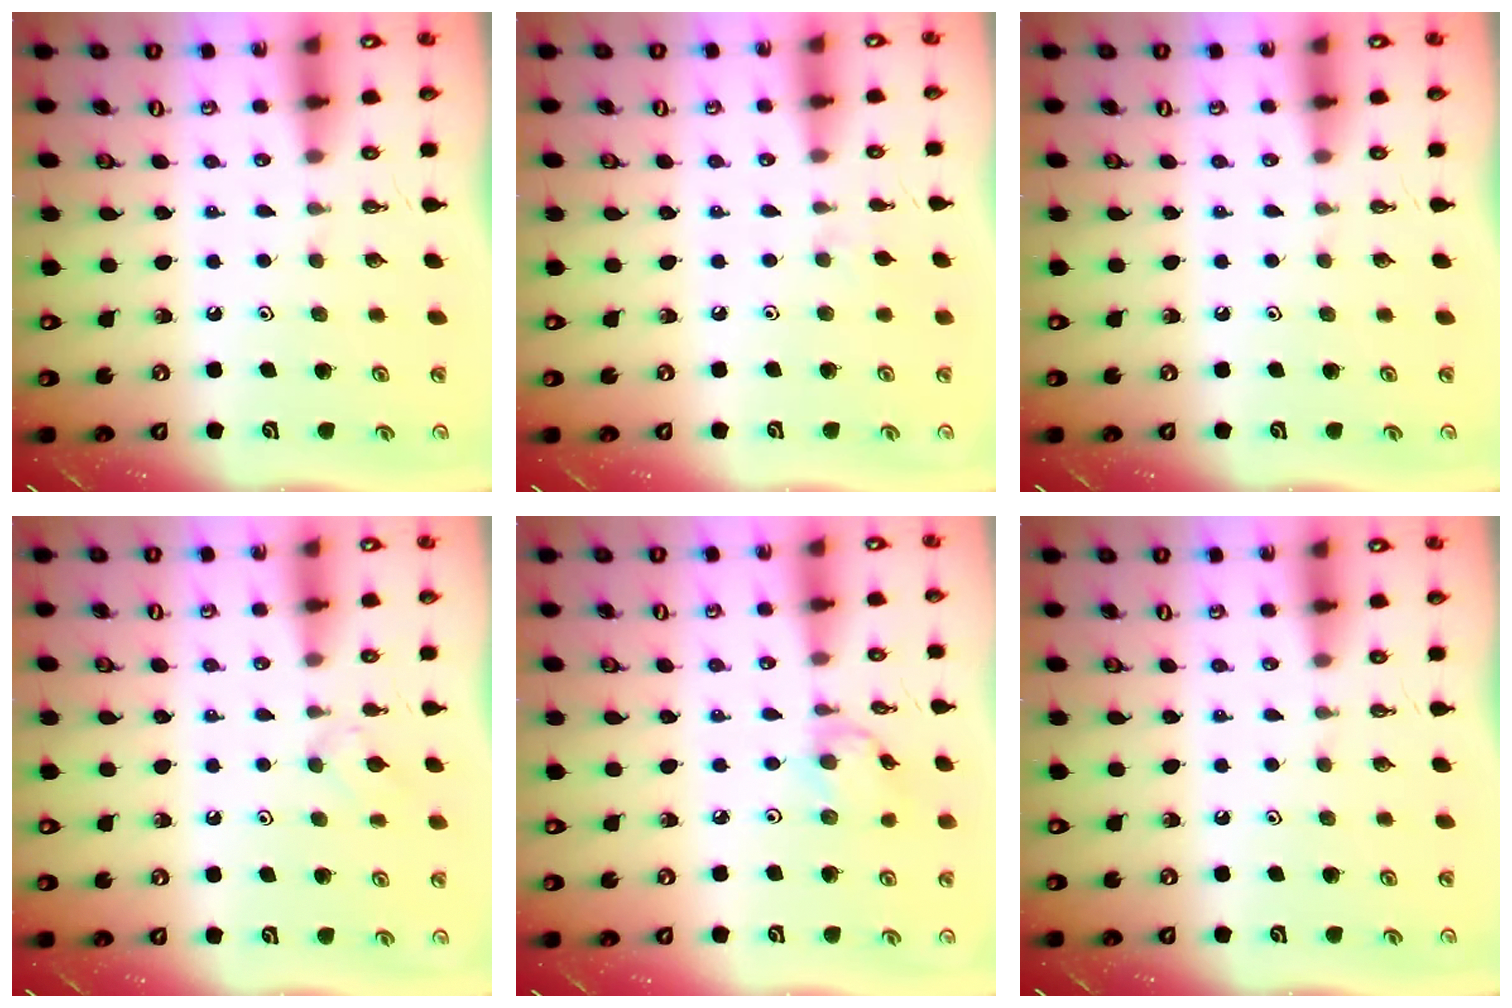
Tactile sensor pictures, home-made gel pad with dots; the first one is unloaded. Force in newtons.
{"total": 3.3, "press": 3.2, "slide": 0.7}
{"total": 0.0}
{"total": 2.2, "press": 2.1, "slide": 0.6}
{"total": 5.4, "press": 5.4, "slide": 0.3}
{"total": 0.0}